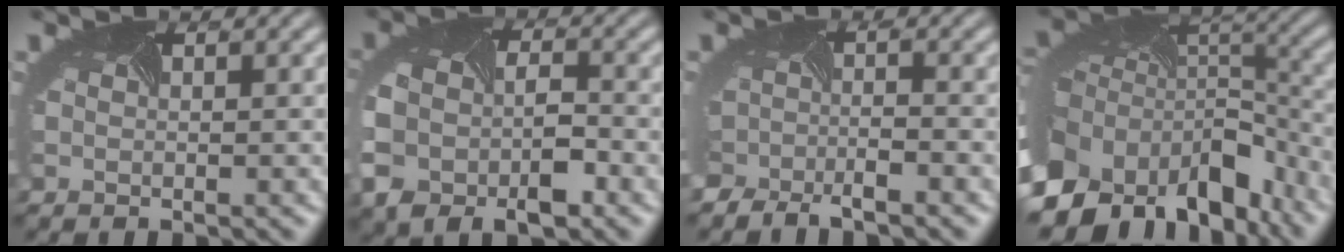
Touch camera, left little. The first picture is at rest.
{"total": 7.9, "force": [-3.3, 5.0, 5.2], "torque": [-0.114, -0.026, -0.050]}
{"total": 3.2, "force": [-2.7, 1.1, 1.3], "torque": [-0.017, -0.023, -0.045]}
{"total": 18.2, "force": [-9.4, 11.1, 10.9], "torque": [-0.242, -0.045, -0.114]}